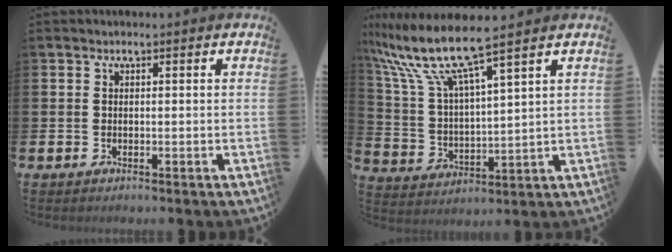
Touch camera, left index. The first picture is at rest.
{"total": 9.3, "force": [7.9, 0.4, 5.0], "torque": [-0.130, -0.047, 0.129]}